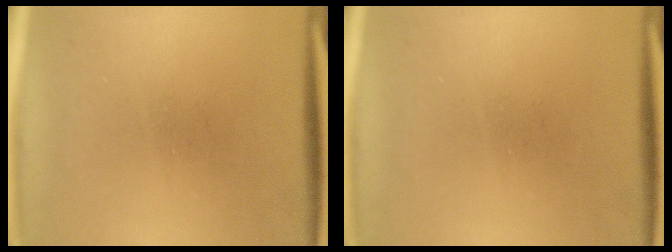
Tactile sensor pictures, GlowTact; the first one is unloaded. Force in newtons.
{"total": 0.0}